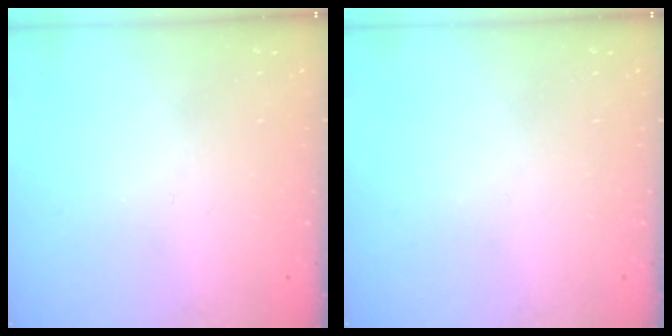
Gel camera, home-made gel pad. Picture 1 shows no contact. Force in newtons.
{"total": 0.0}